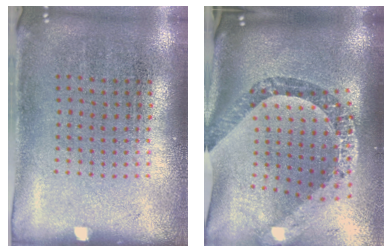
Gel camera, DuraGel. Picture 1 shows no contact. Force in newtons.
{"total": 2.6, "press": 1.9, "slide": 1.7}